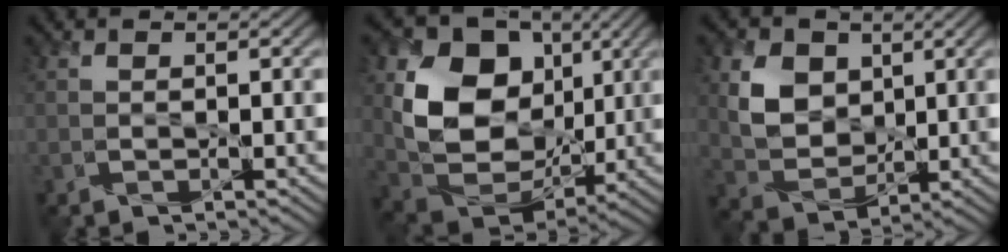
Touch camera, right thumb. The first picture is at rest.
{"total": 13.8, "force": [3.5, 10.8, 7.9], "torque": [-0.154, 0.001, 0.063]}
{"total": 6.6, "force": [2.3, 5.3, 3.4], "torque": [-0.087, -0.004, 0.041]}